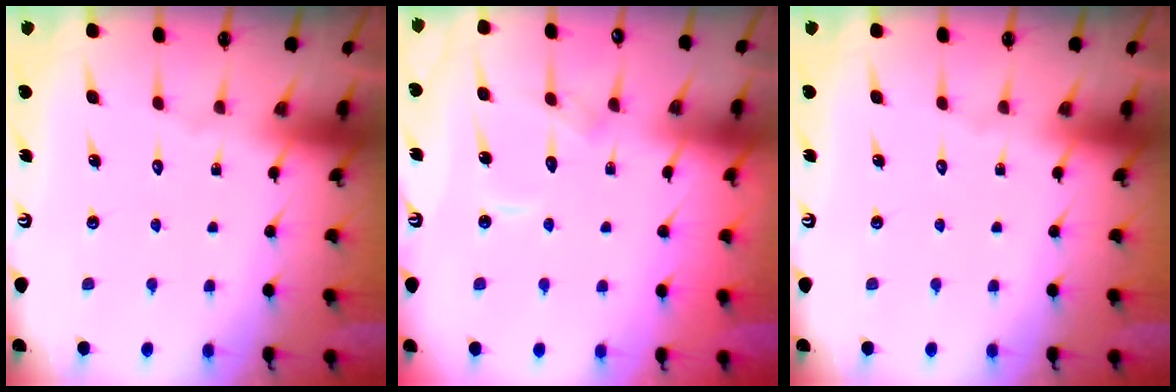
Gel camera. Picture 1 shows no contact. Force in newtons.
{"total": 6.1, "press": 6.1, "slide": 0.6}
{"total": 0.0}